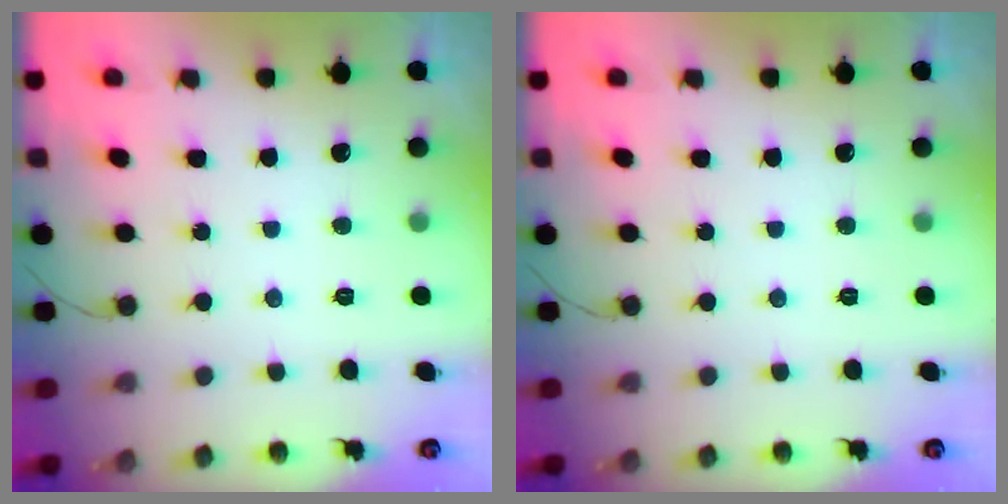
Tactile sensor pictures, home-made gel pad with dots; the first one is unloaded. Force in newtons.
{"total": 0.0}